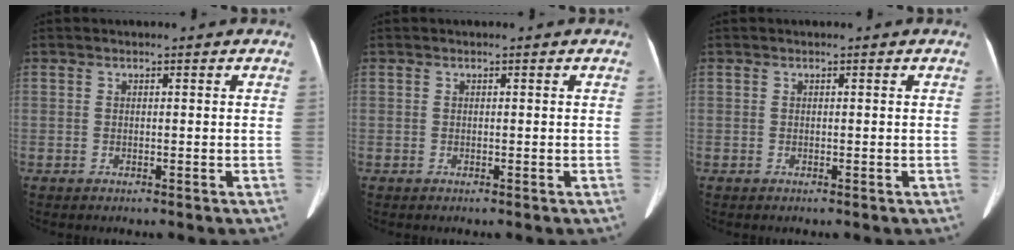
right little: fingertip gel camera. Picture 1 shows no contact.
{"total": 0.0}
{"total": 0.0}